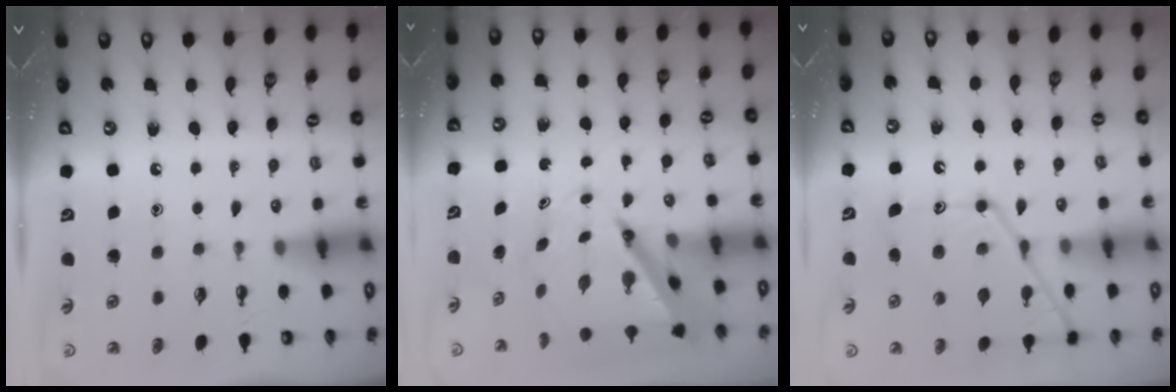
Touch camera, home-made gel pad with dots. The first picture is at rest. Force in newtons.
{"total": 7.3, "press": 7.3, "slide": 0.7}
{"total": 16.1, "press": 16.0, "slide": 1.4}